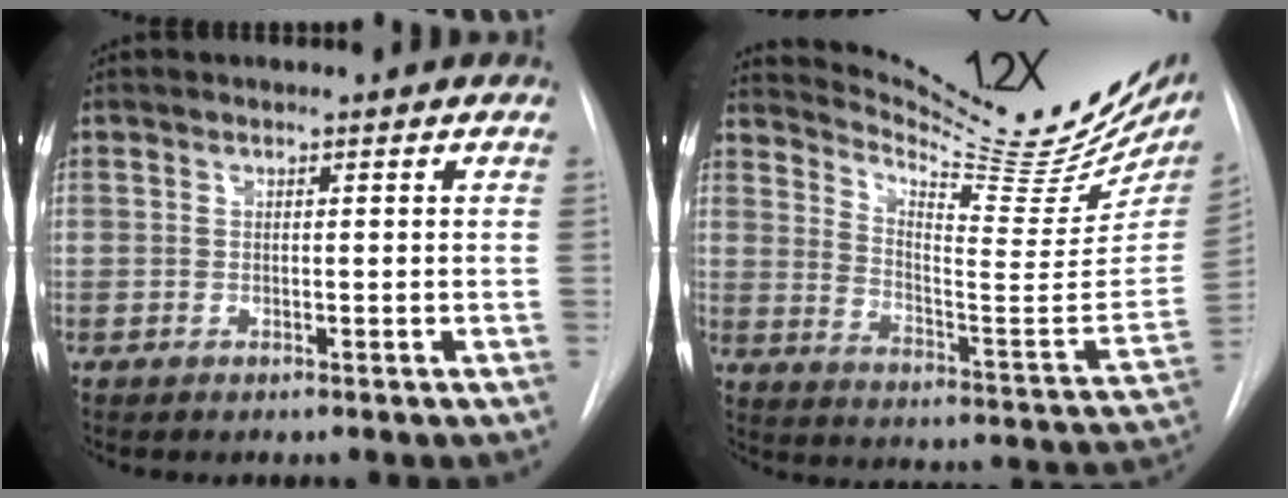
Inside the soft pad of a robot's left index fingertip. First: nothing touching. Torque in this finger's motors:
{"motor_torque": [-0.27, -0.34, -0.32, -0.04]}